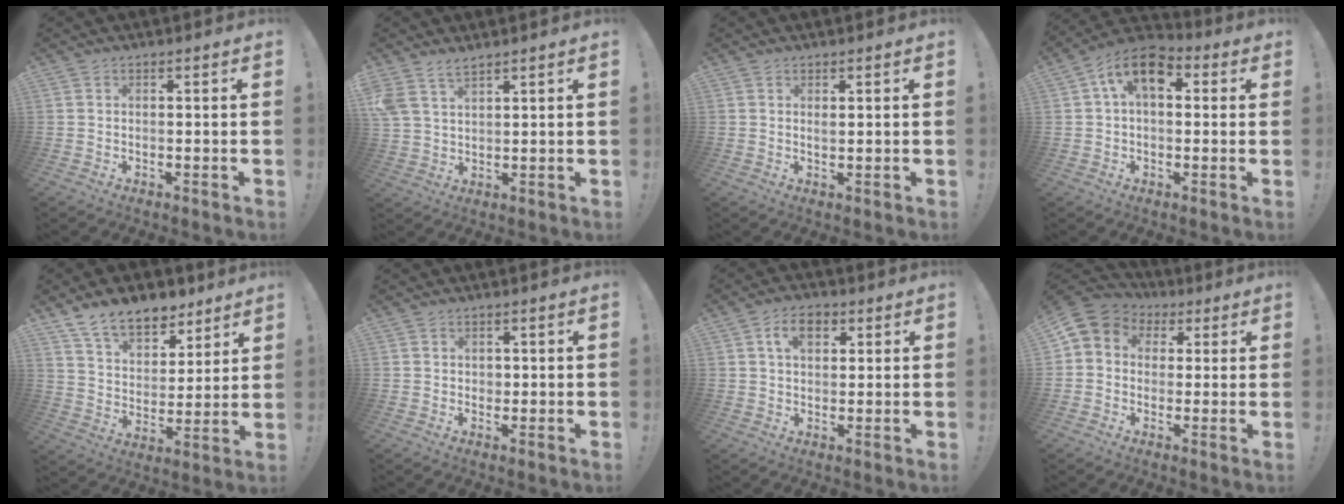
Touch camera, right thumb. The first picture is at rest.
{"total": 6.0, "force": [4.6, 2.5, 2.8], "torque": [-0.055, -0.019, 0.090]}
{"total": 0.9, "force": [0.6, 0.6, 0.3], "torque": [0.002, -0.003, 0.010]}
{"total": 10.7, "force": [3.5, 6.4, 7.8], "torque": [-0.134, 0.005, 0.068]}
{"total": 13.5, "force": [10.3, 7.2, 5.1], "torque": [-0.091, -0.066, 0.193]}
{"total": 1.3, "force": [0.1, 1.2, 0.3], "torque": [-0.002, 0.002, 0.000]}
{"total": 7.0, "force": [2.6, 4.4, 4.7], "torque": [-0.072, 0.005, 0.045]}
{"total": 5.8, "force": [0.4, 5.4, 2.0], "torque": [-0.030, 0.004, 0.013]}